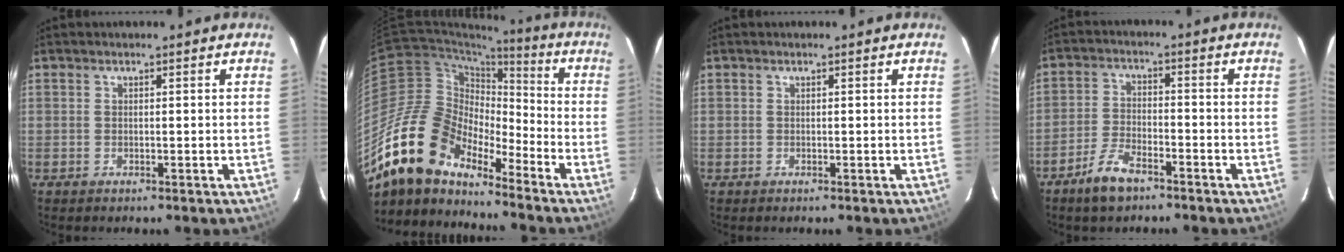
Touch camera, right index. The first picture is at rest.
{"total": 18.0, "force": [-14.1, 7.6, 8.2], "torque": [-0.148, -0.001, -0.272]}
{"total": 0.5, "force": [-0.1, 0.5, -0.1], "torque": [0.002, 0.003, 0.000]}
{"total": 6.9, "force": [-5.0, 2.6, 3.9], "torque": [-0.095, 0.002, -0.095]}